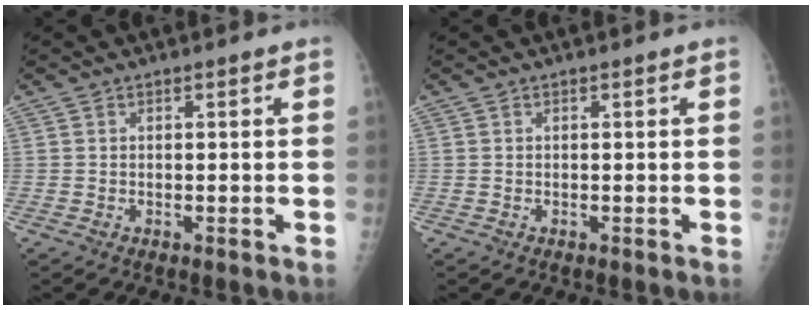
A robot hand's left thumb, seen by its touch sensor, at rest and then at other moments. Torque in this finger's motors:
{"motor_torque": [0.00, 0.01, -0.05, -0.05, 0.00]}